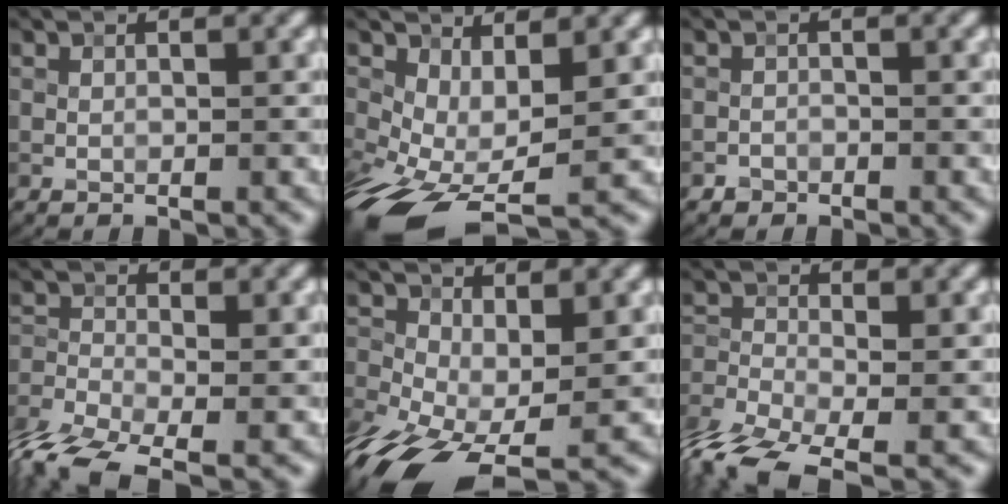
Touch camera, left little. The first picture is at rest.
{"total": 8.1, "force": [-1.9, 4.5, 6.5], "torque": [-0.154, -0.036, -0.017]}
{"total": 0.8, "force": [-0.6, 0.4, -0.4], "torque": [0.015, 0.003, -0.010]}
{"total": 7.4, "force": [-5.8, 2.3, 4.0], "torque": [-0.093, -0.026, -0.121]}
{"total": 10.5, "force": [-5.0, 5.1, 7.6], "torque": [-0.175, -0.046, -0.081]}
{"total": 8.3, "force": [-6.3, 2.8, 4.6], "torque": [-0.106, -0.025, -0.129]}